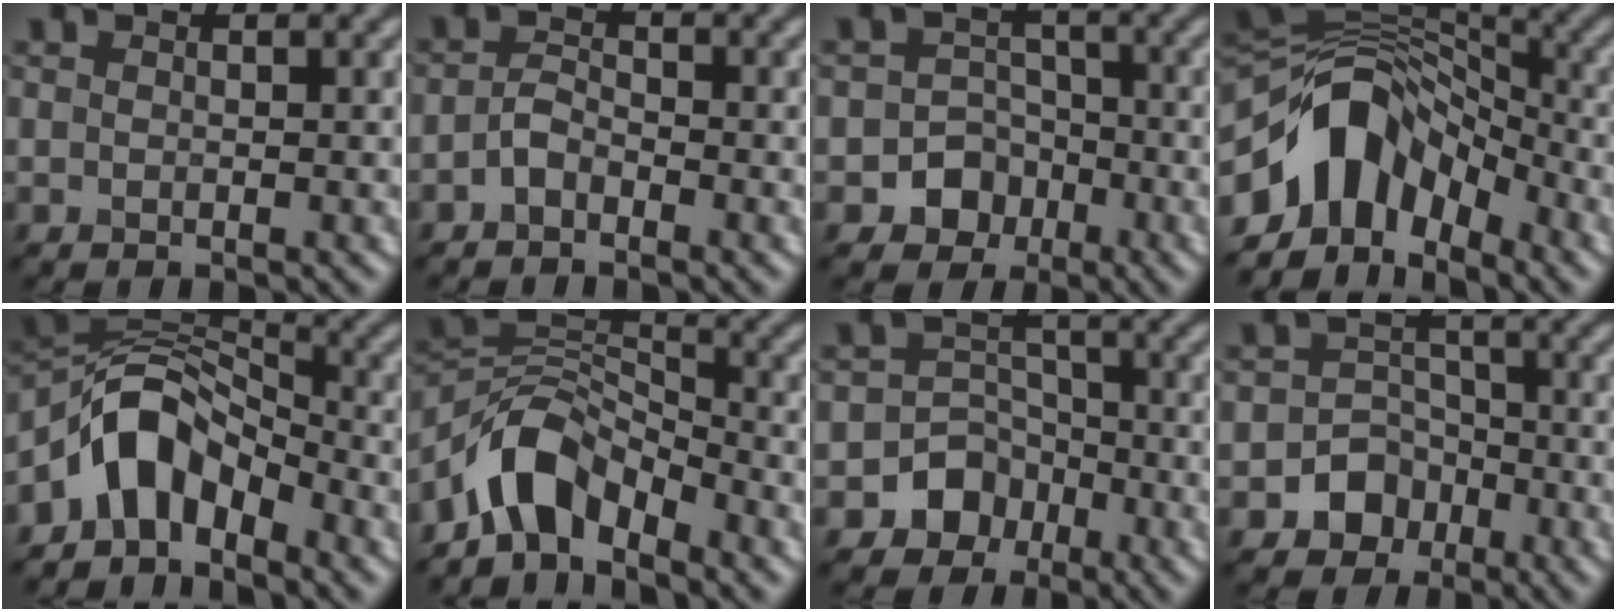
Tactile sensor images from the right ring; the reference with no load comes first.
{"total": 1.6, "force": [-1.0, 0.8, 0.9], "torque": [-0.019, 0.005, -0.025]}
{"total": 4.4, "force": [-2.1, 3.7, 0.9], "torque": [0.023, 0.004, -0.047]}
{"total": 8.9, "force": [-4.4, 5.8, 5.2], "torque": [-0.071, 0.014, -0.092]}
{"total": 6.4, "force": [-3.7, 3.8, 3.7], "torque": [-0.046, 0.010, -0.081]}
{"total": 5.9, "force": [-4.3, 2.8, 2.8], "torque": [-0.041, 0.004, -0.093]}
{"total": 5.6, "force": [-3.1, 4.6, 0.8], "torque": [0.023, -0.001, -0.073]}
{"total": 4.3, "force": [-2.2, 3.5, 0.9], "torque": [0.019, 0.006, -0.050]}